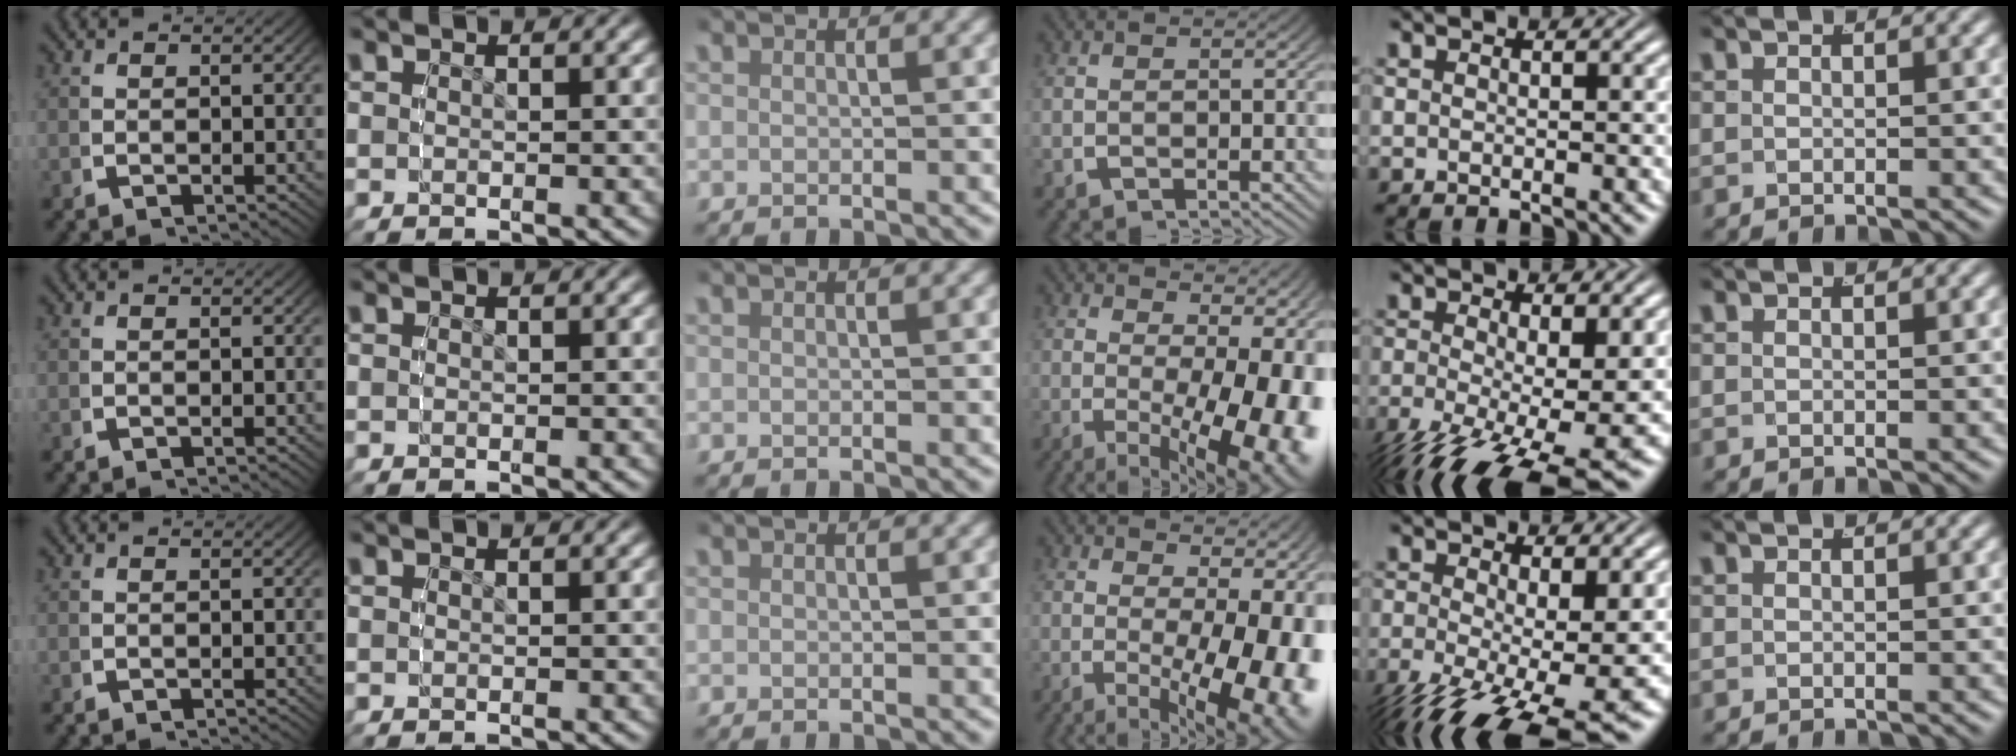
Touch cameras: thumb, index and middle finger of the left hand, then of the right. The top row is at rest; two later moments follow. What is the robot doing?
{"motion": "lift_and_place", "object": "toy banana"}